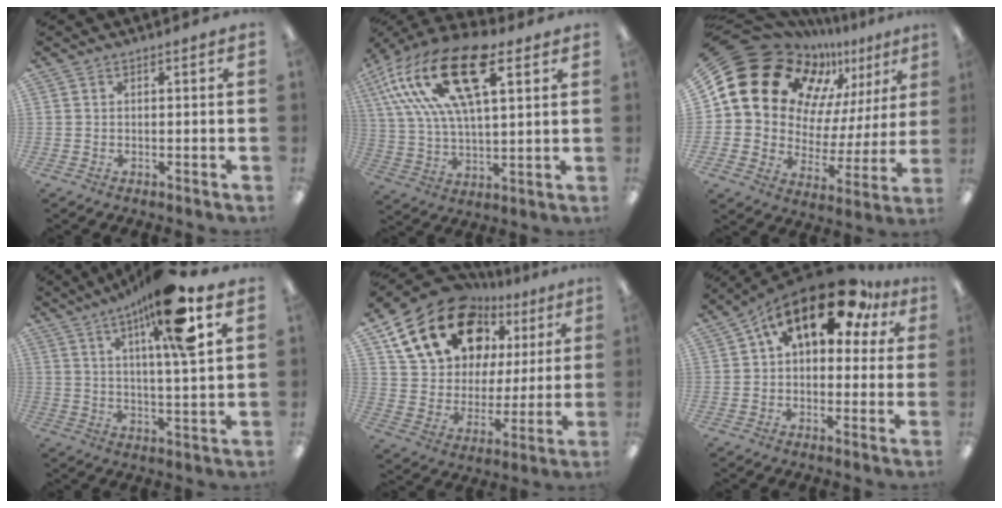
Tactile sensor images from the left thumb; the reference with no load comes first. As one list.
[{"total": 24.3, "force": [11.9, 11.1, 18.1], "torque": [-0.354, -0.040, 0.199]}, {"total": 20.7, "force": [14.0, 12.7, 8.4], "torque": [-0.166, -0.097, 0.266]}, {"total": 15.8, "force": [8.7, 2.9, 12.9], "torque": [-0.206, -0.032, 0.130]}, {"total": 20.4, "force": [12.7, 12.8, 9.4], "torque": [-0.180, -0.063, 0.237]}, {"total": 18.0, "force": [9.4, 9.0, 12.5], "torque": [-0.199, -0.038, 0.161]}]